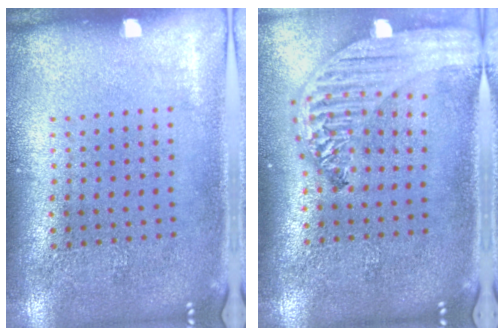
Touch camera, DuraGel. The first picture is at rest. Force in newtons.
{"total": 3.2, "press": 2.5, "slide": 2.0}